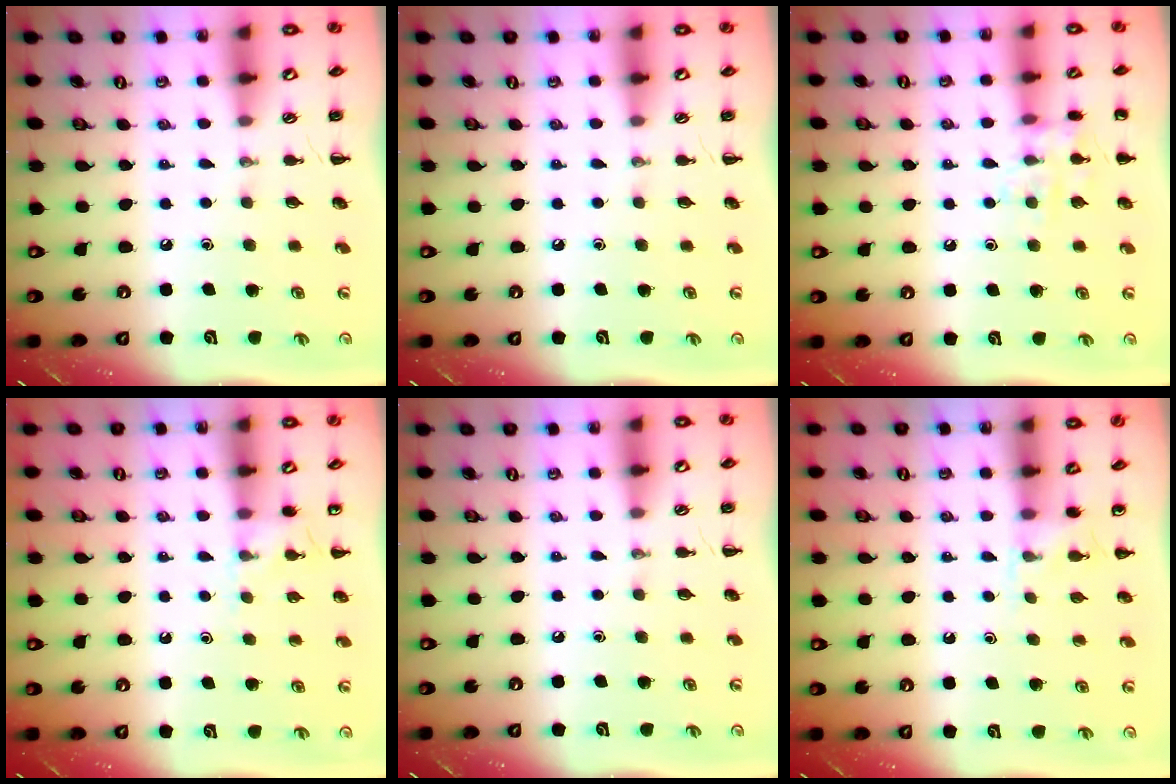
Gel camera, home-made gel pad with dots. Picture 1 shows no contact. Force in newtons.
{"total": 0.0}
{"total": 9.7, "press": 9.7, "slide": 0.8}
{"total": 5.5, "press": 5.3, "slide": 1.5}
{"total": 0.0}
{"total": 5.0, "press": 4.6, "slide": 1.8}